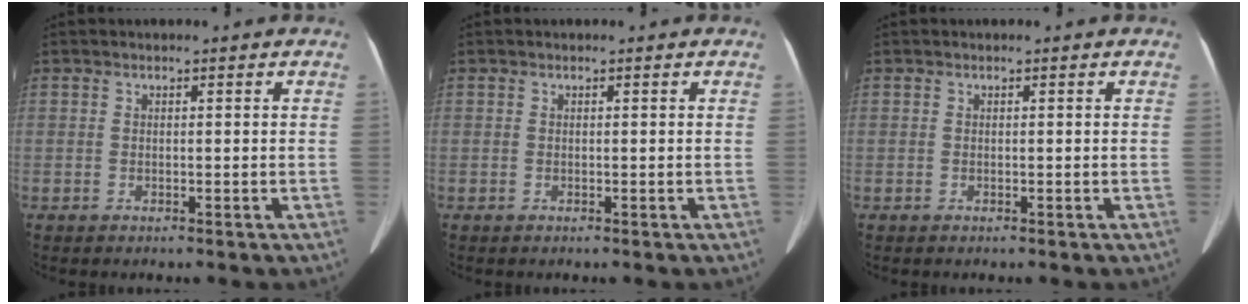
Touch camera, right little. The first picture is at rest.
{"total": 0.0}
{"total": 0.0}